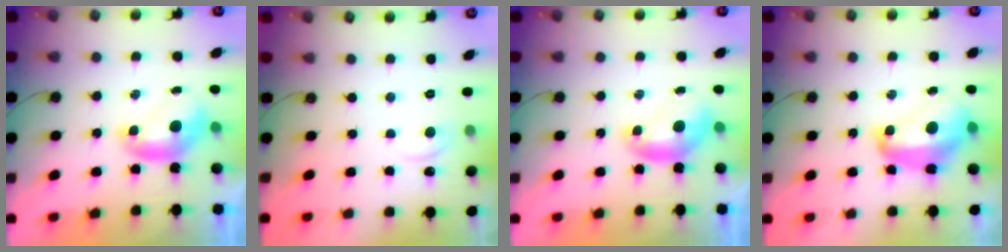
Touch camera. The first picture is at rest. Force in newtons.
{"total": 2.0, "press": 2.0, "slide": 0.2}
{"total": 0.0}
{"total": 8.3, "press": 8.2, "slide": 1.2}